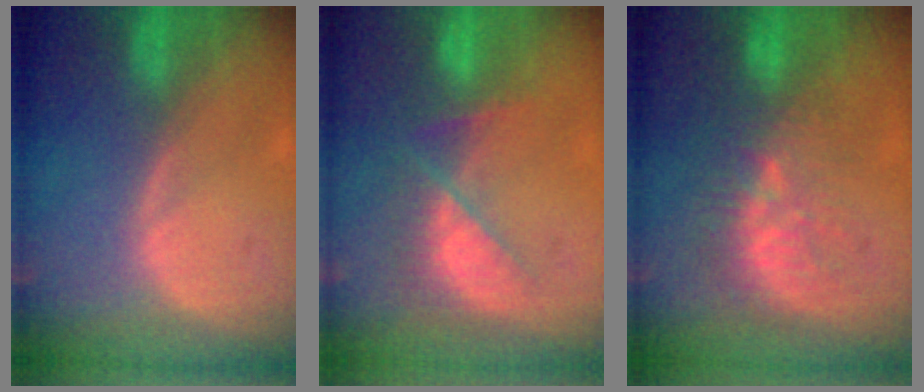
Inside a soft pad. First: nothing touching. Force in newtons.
{"total": 8.0, "press": 6.9, "slide": 4.1}
{"total": 9.2, "press": 8.8, "slide": 2.9}